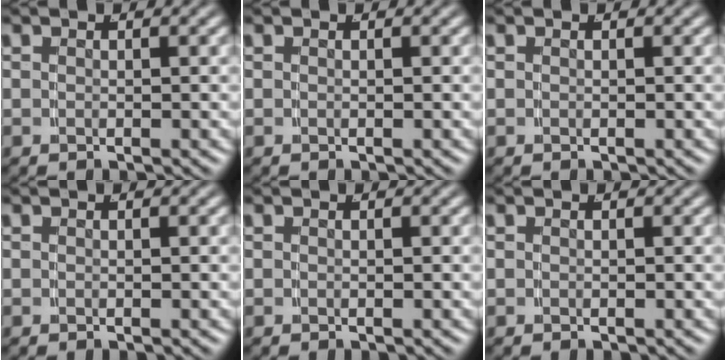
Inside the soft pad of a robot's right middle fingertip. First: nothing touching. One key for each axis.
{"total": 0.0}
{"total": 0.0}
{"total": 0.0}
{"total": 0.0}
{"total": 0.0}